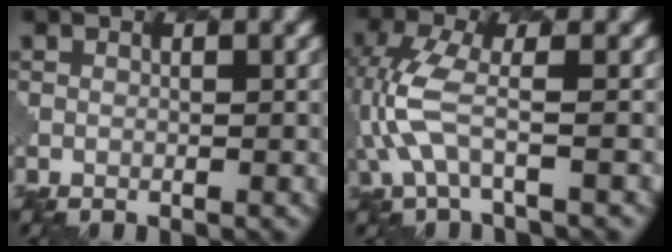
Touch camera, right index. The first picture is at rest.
{"total": 4.4, "force": [-0.8, 1.5, 4.1], "torque": [-0.108, 0.000, -0.018]}